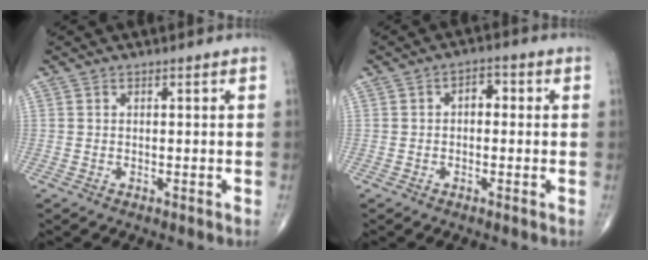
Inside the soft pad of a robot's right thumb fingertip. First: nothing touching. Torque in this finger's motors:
{"motor_torque": [-0.10, 0.03, 0.32, 0.07, 0.01]}